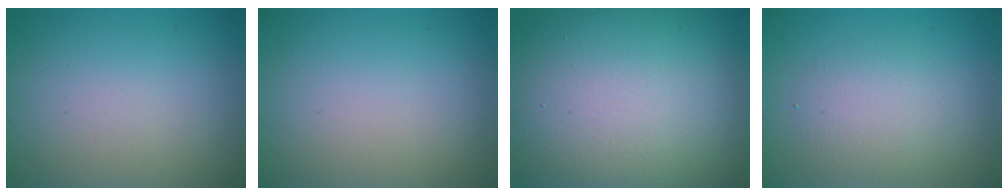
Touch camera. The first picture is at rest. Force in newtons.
{"total": 0.0}
{"total": 17.6, "press": 17.6, "slide": 1.1}
{"total": 2.8, "press": 2.8, "slide": 0.2}